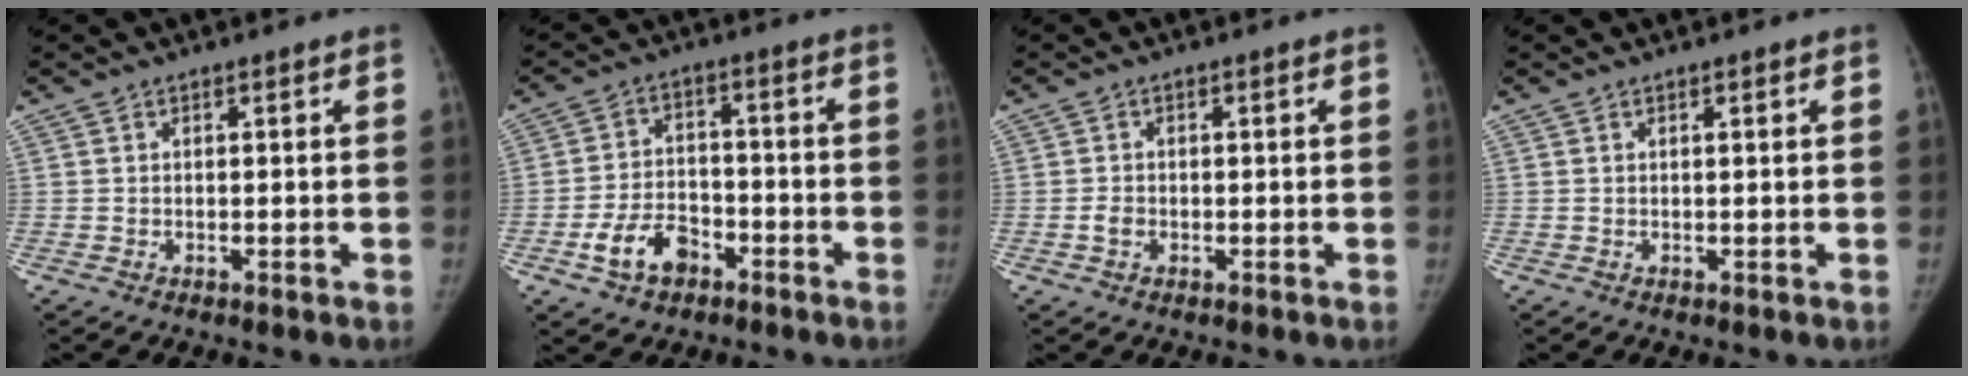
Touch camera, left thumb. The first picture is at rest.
{"total": 8.3, "force": [-4.4, 5.4, 4.4], "torque": [-0.069, 0.031, -0.078]}
{"total": 1.7, "force": [-0.7, 1.4, 0.7], "torque": [-0.007, 0.007, -0.014]}
{"total": 0.6, "force": [0.2, 0.2, 0.6], "torque": [-0.010, 0.000, 0.004]}